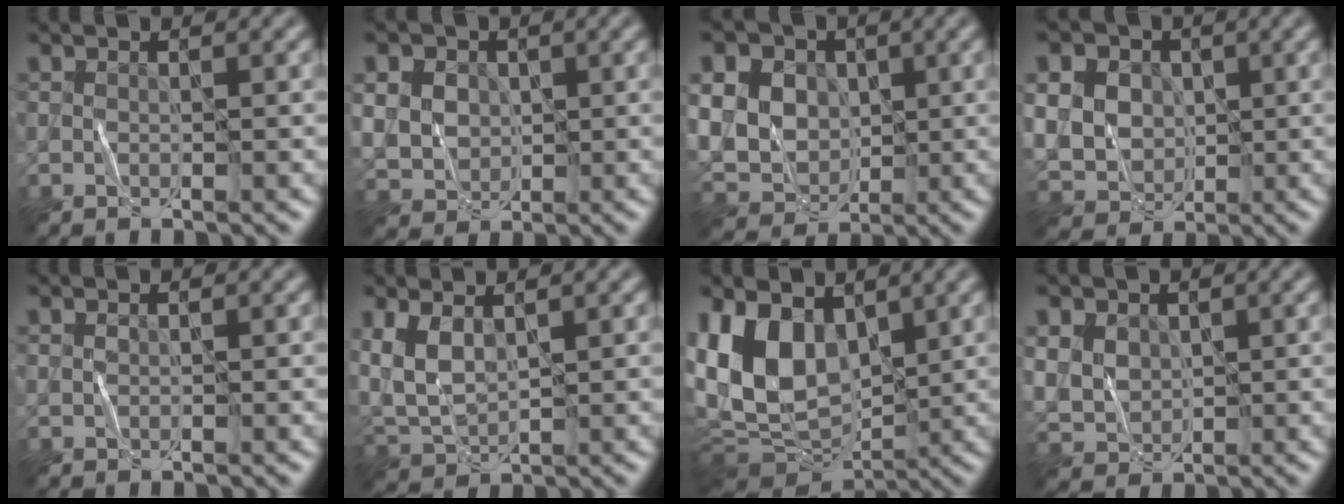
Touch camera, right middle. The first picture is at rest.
{"total": 9.3, "force": [2.4, 7.9, 4.2], "torque": [-0.088, 0.024, 0.025]}
{"total": 16.3, "force": [3.0, 13.9, 7.8], "torque": [-0.163, 0.027, 0.026]}
{"total": 12.9, "force": [3.0, 11.0, 6.1], "torque": [-0.132, 0.025, 0.036]}
{"total": 0.0}
{"total": 4.0, "force": [1.1, 2.5, 3.0], "torque": [-0.075, 0.001, 0.022]}
{"total": 10.3, "force": [1.5, 6.8, 7.6], "torque": [-0.157, -0.015, 0.026]}
{"total": 5.2, "force": [1.2, 4.4, 2.5], "torque": [-0.067, 0.009, 0.025]}